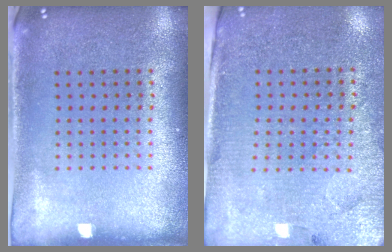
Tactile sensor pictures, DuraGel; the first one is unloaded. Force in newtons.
{"total": 3.0, "press": 2.9, "slide": 0.8}